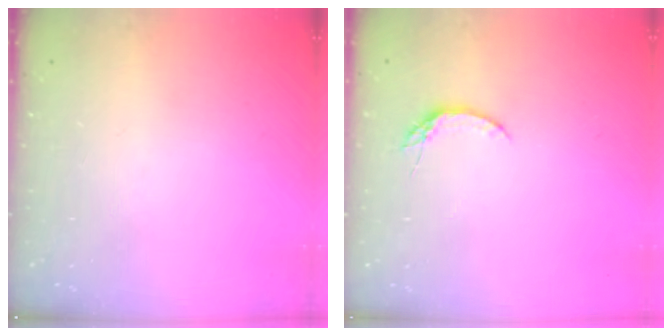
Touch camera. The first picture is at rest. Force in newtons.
{"total": 4.3, "press": 4.3, "slide": 0.5}